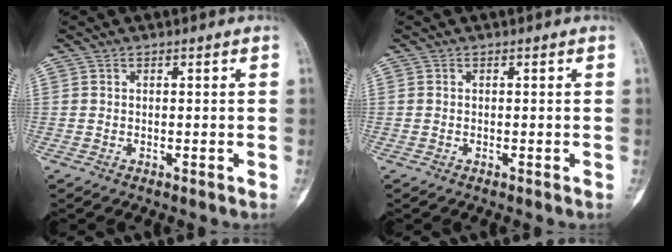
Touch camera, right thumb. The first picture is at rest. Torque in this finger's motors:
{"motor_torque": [0.07, 0.06, 0.14, 0.07, 0.04]}